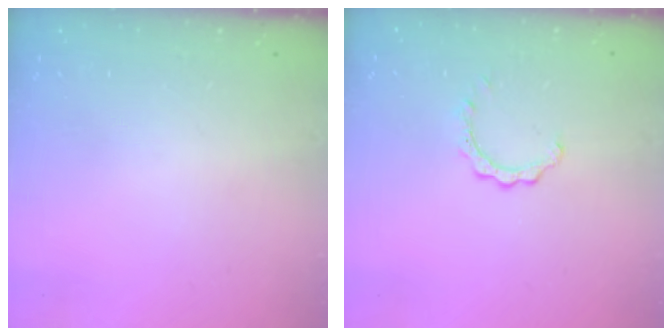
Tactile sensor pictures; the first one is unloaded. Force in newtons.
{"total": 2.3, "press": 2.3, "slide": 0.3}